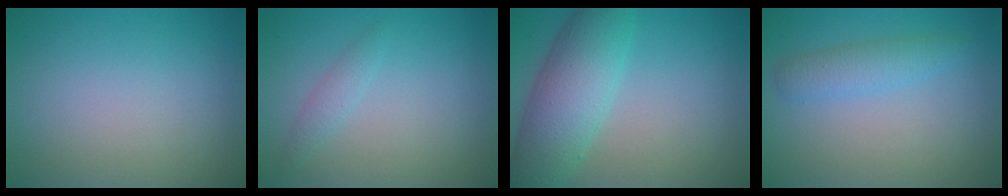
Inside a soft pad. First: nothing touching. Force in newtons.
{"total": 1.2, "press": 1.2, "slide": 0.1}
{"total": 7.3, "press": 7.3, "slide": 0.3}
{"total": 2.4, "press": 2.4, "slide": 0.1}